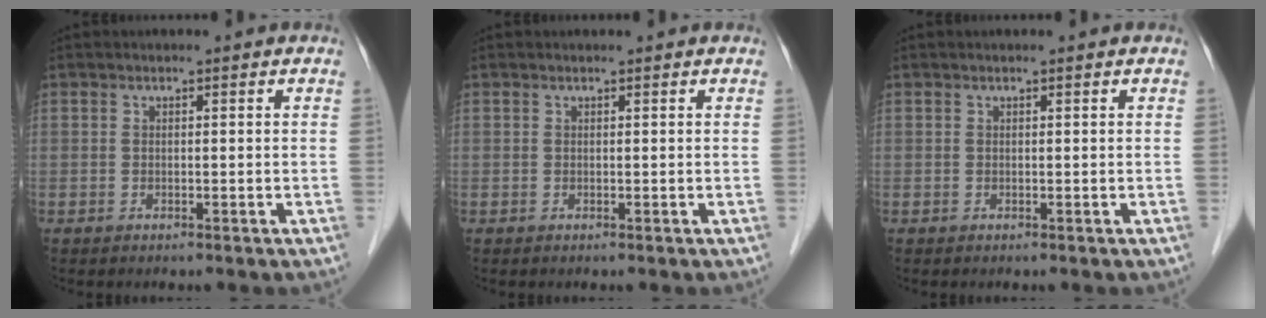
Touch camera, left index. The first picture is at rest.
{"total": 0.0}
{"total": 0.0}